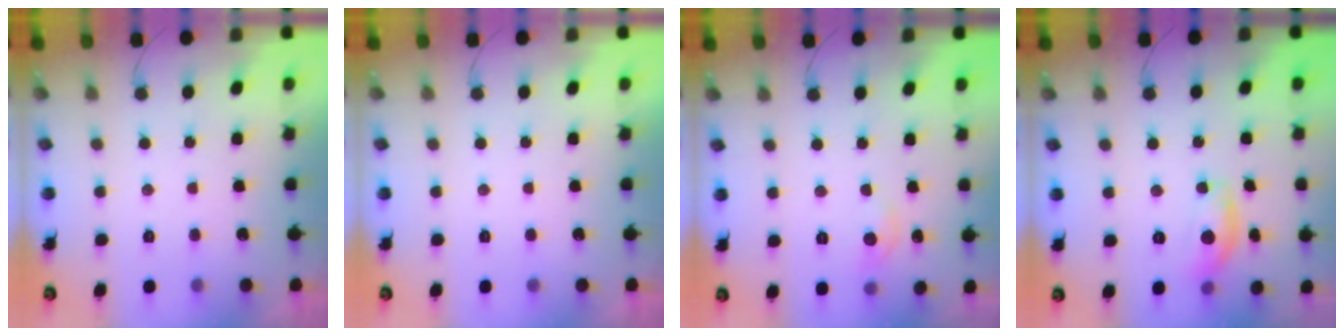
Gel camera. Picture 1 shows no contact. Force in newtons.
{"total": 0.0}
{"total": 3.9, "press": 3.9, "slide": 0.5}
{"total": 9.6, "press": 9.6, "slide": 0.6}